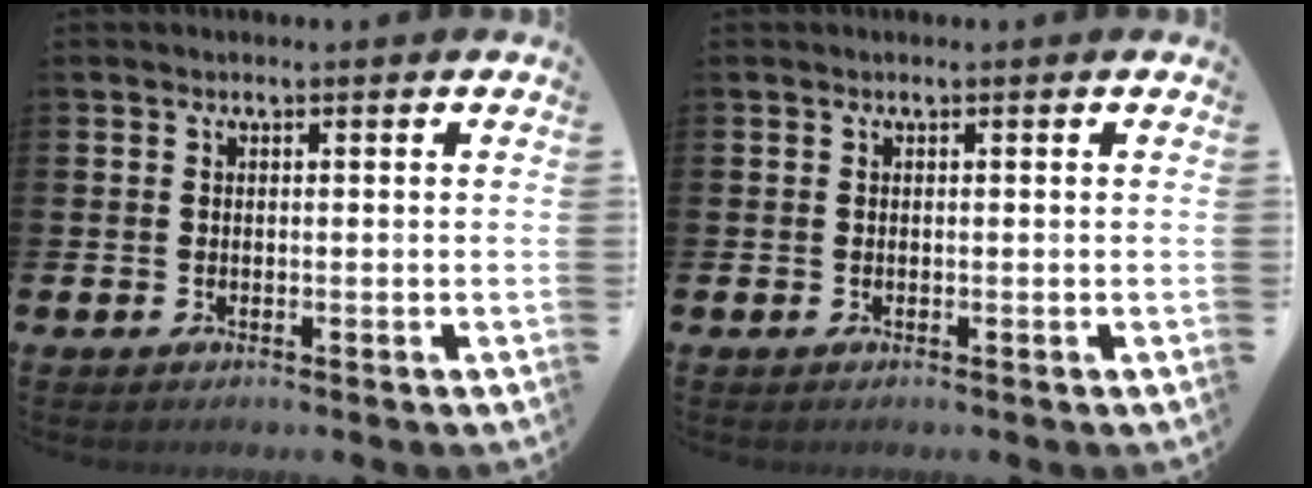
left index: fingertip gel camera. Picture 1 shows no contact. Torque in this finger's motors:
{"motor_torque": [-0.14, 0.02, -0.04, -0.01]}